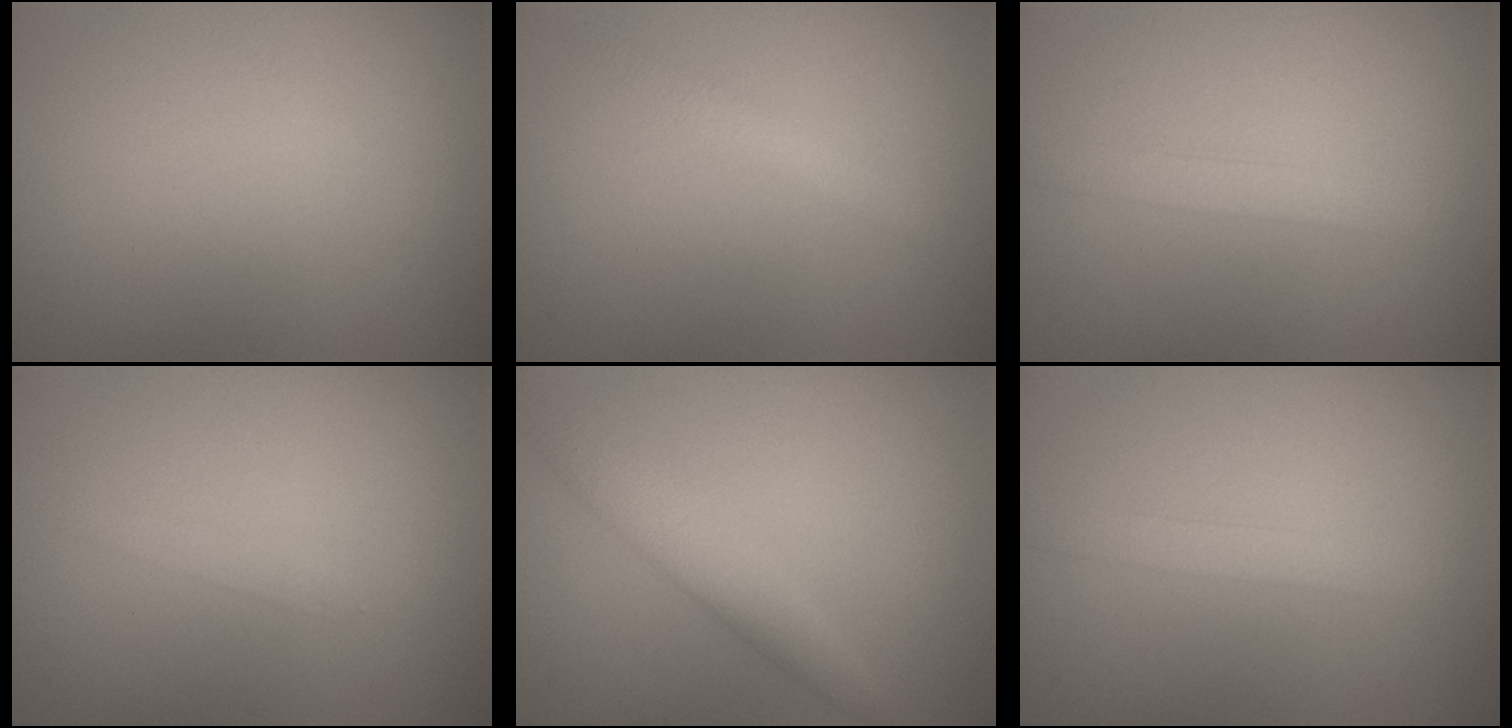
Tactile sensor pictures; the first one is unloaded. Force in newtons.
{"total": 2.0, "press": 2.0, "slide": 0.2}
{"total": 1.6, "press": 1.6, "slide": 0.1}
{"total": 0.8, "press": 0.8, "slide": 0.1}
{"total": 3.0, "press": 3.0, "slide": 0.1}
{"total": 1.6, "press": 1.6, "slide": 0.1}